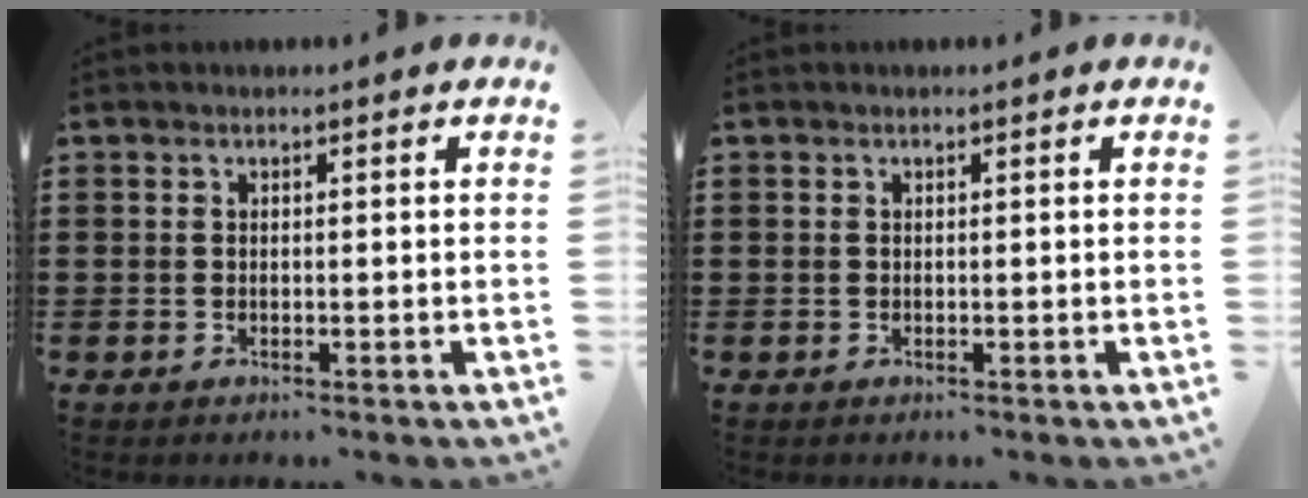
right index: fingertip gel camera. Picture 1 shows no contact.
{"total": 0.0}